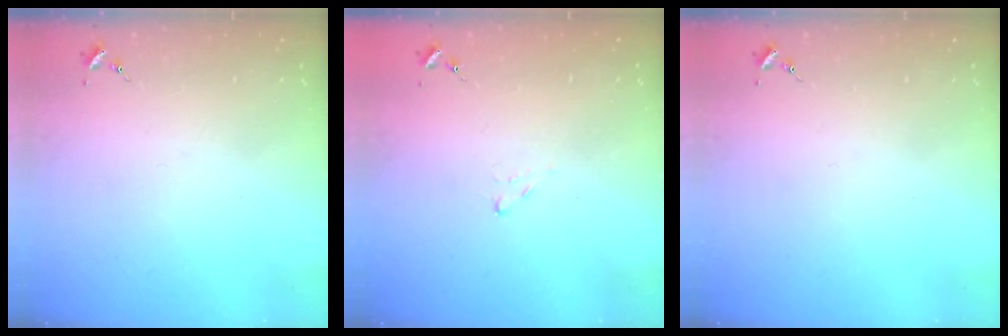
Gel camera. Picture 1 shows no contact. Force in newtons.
{"total": 4.7, "press": 4.6, "slide": 0.7}
{"total": 0.0}